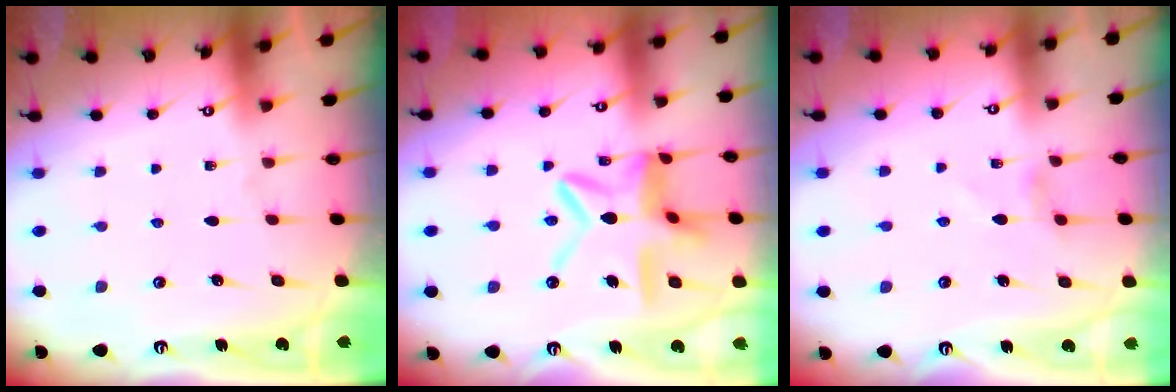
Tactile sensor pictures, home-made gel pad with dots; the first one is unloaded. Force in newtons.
{"total": 14.1, "press": 14.0, "slide": 1.3}
{"total": 2.1, "press": 2.1, "slide": 0.4}